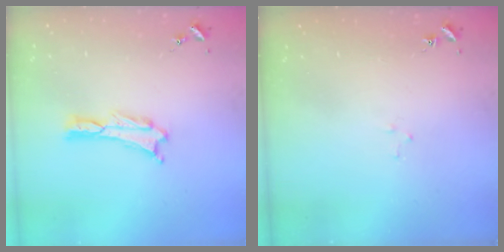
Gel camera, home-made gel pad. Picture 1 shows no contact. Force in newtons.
{"total": 1.6, "press": 1.6, "slide": 0.1}